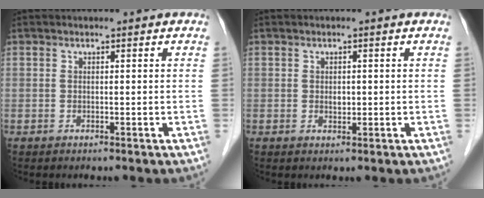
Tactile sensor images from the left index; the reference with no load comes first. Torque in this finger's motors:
{"motor_torque": [0.30, 0.06, 0.15, 0.02]}